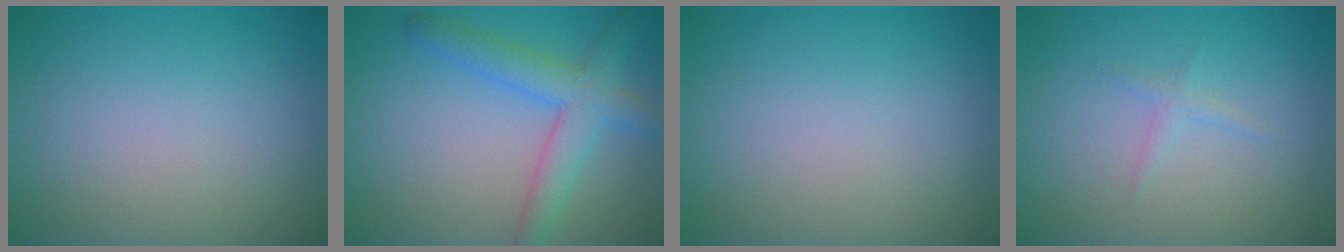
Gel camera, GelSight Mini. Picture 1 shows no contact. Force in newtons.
{"total": 4.5, "press": 4.5, "slide": 0.1}
{"total": 0.0}
{"total": 0.9, "press": 0.9, "slide": 0.1}